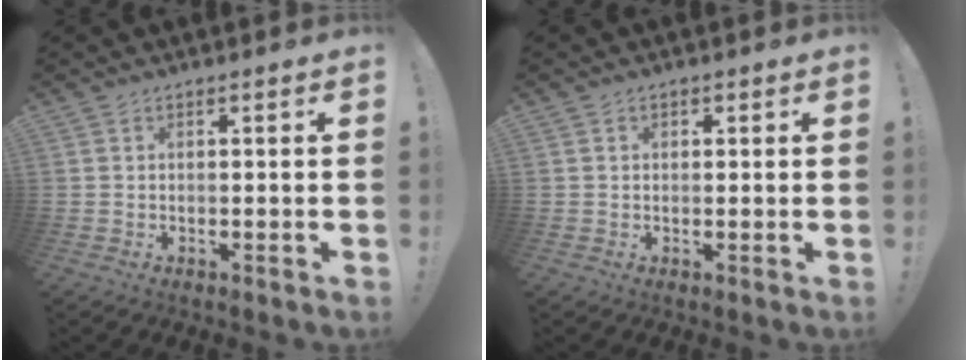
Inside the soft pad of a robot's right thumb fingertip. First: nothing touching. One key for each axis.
{"total": 1.0, "fx": 0.3, "fy": 0.8, "fz": 0.4, "tx": 0.000, "ty": 0.000, "tz": 0.004}